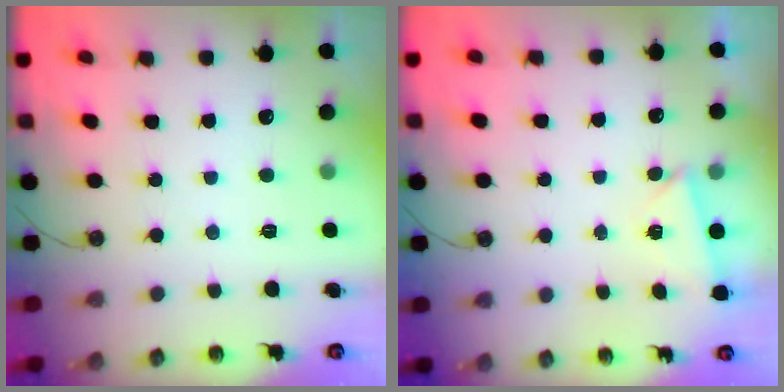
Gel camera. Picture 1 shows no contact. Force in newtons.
{"total": 2.6, "press": 2.6, "slide": 0.3}